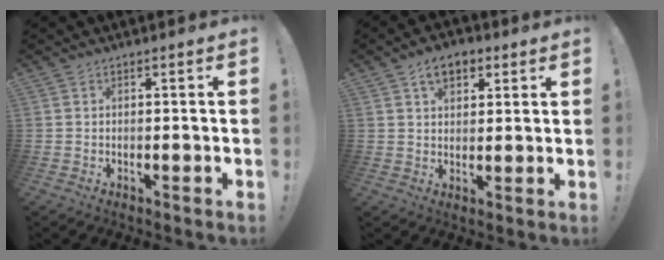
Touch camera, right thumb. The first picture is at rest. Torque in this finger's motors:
{"motor_torque": [-0.24, 0.64, 0.34, 0.72, 0.00]}